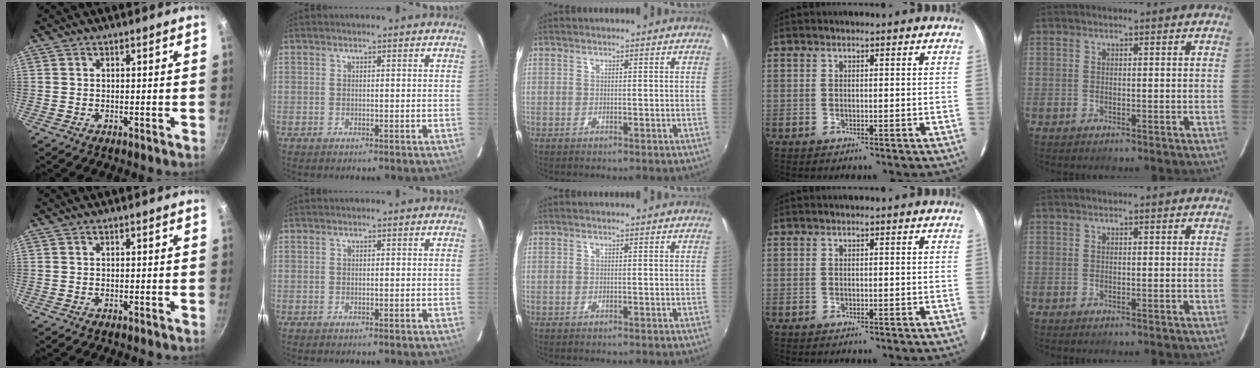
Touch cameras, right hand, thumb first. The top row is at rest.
{}